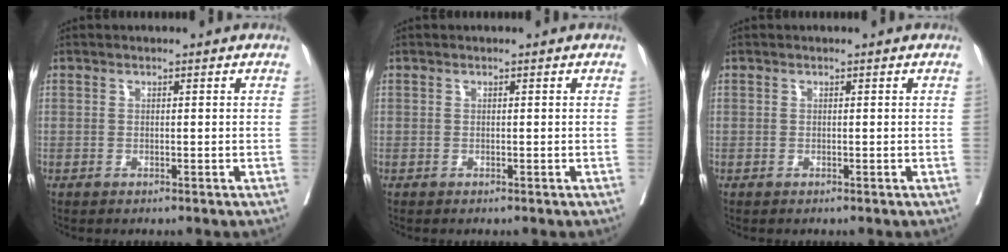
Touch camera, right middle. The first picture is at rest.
{"total": 0.0}
{"total": 0.0}